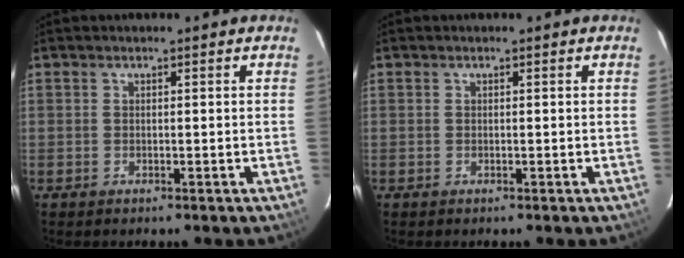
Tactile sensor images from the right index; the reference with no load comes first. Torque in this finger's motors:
{"motor_torque": [-0.07, 0.07, 0.00, 0.00]}